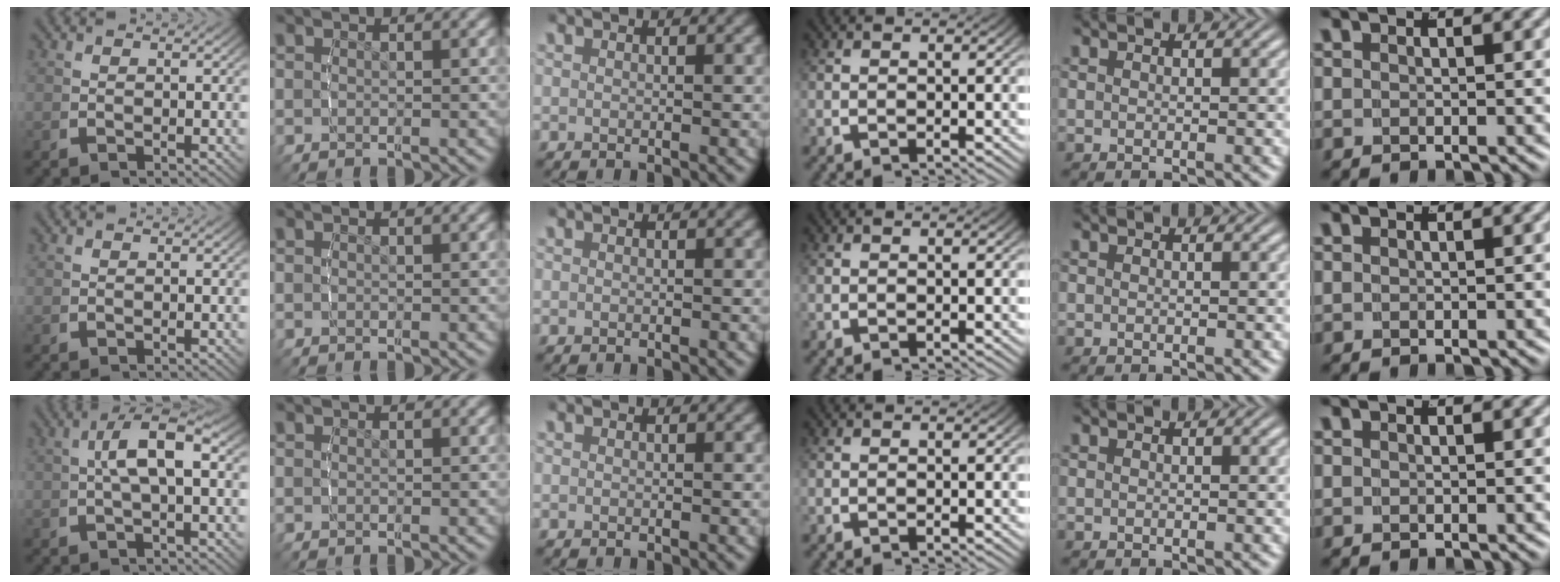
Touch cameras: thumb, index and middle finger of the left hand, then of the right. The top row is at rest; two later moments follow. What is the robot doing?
{"motion": "lift_and_place", "object": "legos"}